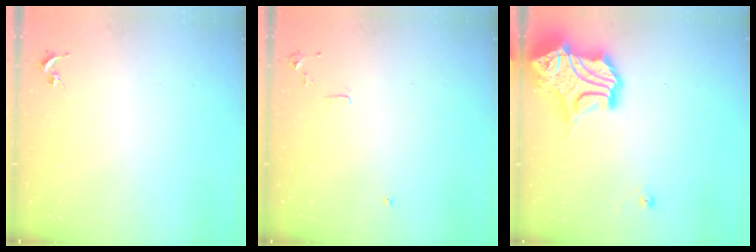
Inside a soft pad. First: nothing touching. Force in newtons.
{"total": 6.0, "press": 6.0, "slide": 0.7}
{"total": 17.4, "press": 17.2, "slide": 2.4}